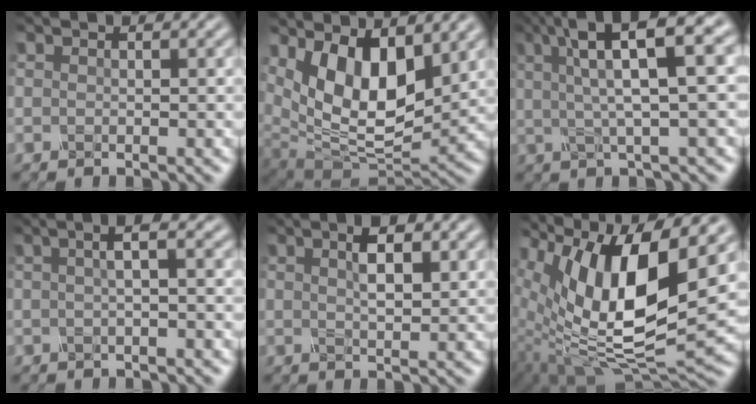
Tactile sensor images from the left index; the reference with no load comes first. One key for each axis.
{"total": 10.6, "fx": 3.7, "fy": 5.4, "fz": 8.3, "tx": -0.142, "ty": -0.014, "tz": 0.072}
{"total": 9.8, "fx": 3.9, "fy": 2.4, "fz": 8.7, "tx": -0.130, "ty": 0.026, "tz": 0.066}
{"total": 2.6, "fx": 0.2, "fy": 0.6, "fz": 2.5, "tx": -0.032, "ty": 0.008, "tz": 0.005}
{"total": 3.1, "fx": 0.9, "fy": 0.9, "fz": 2.8, "tx": -0.054, "ty": 0.005, "tz": 0.024}
{"total": 12.8, "fx": 3.7, "fy": 5.1, "fz": 11.1, "tx": -0.206, "ty": -0.003, "tz": 0.079}